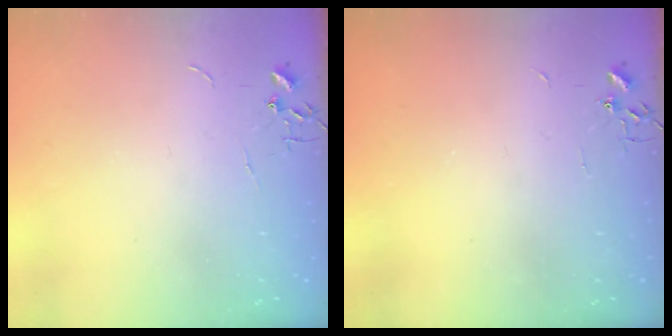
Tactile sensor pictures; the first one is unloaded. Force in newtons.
{"total": 2.1, "press": 2.1, "slide": 0.4}